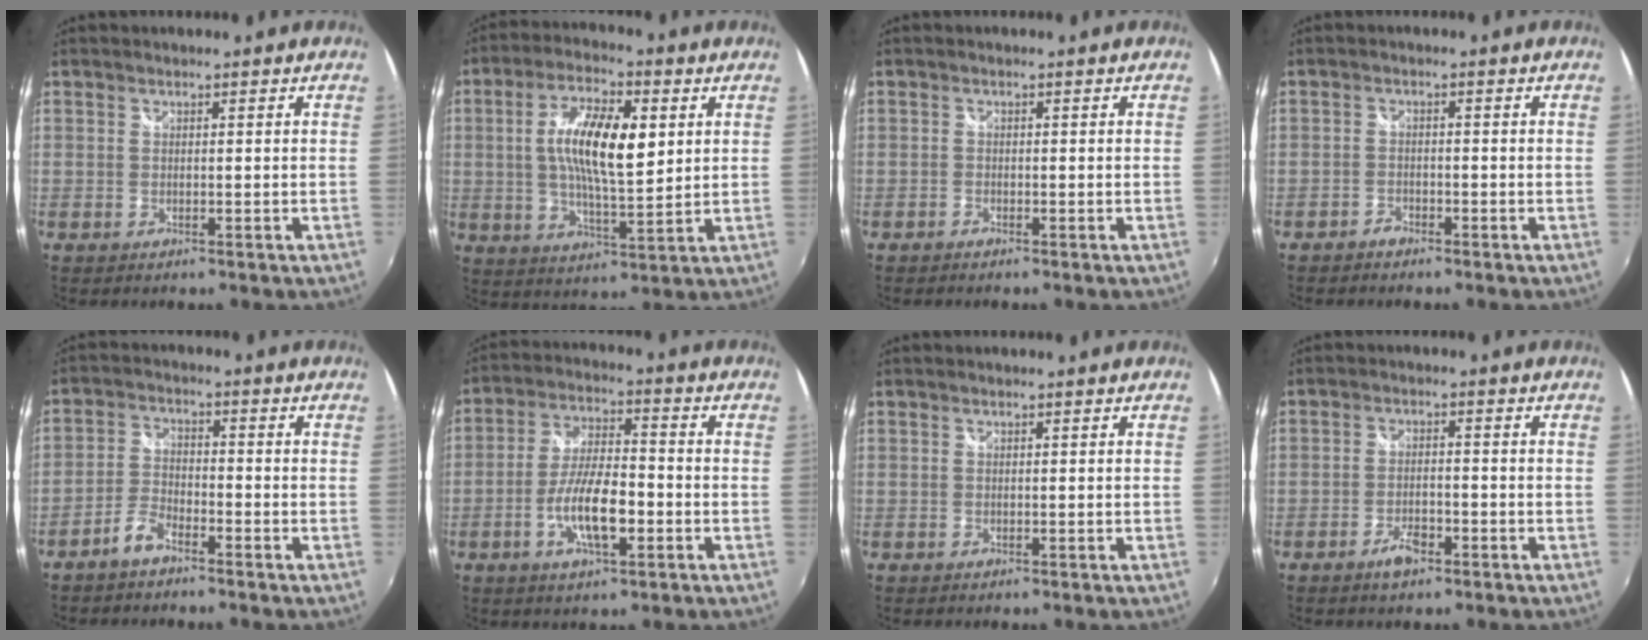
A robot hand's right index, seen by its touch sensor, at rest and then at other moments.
{"total": 12.7, "force": [2.3, 4.4, 11.7], "torque": [-0.218, 0.007, 0.039]}
{"total": 0.8, "force": [-0.7, 0.3, 0.1], "torque": [-0.006, -0.002, -0.016]}
{"total": 2.0, "force": [-1.7, 0.9, 0.3], "torque": [-0.014, 0.002, -0.034]}
{"total": 4.1, "force": [-3.2, 1.4, 2.0], "torque": [-0.057, 0.010, -0.067]}
{"total": 10.4, "force": [-3.6, 3.2, 9.2], "torque": [-0.182, 0.000, -0.064]}
{"total": 0.0}
{"total": 4.0, "force": [-2.6, 1.6, 2.6], "torque": [-0.058, -0.001, -0.046]}